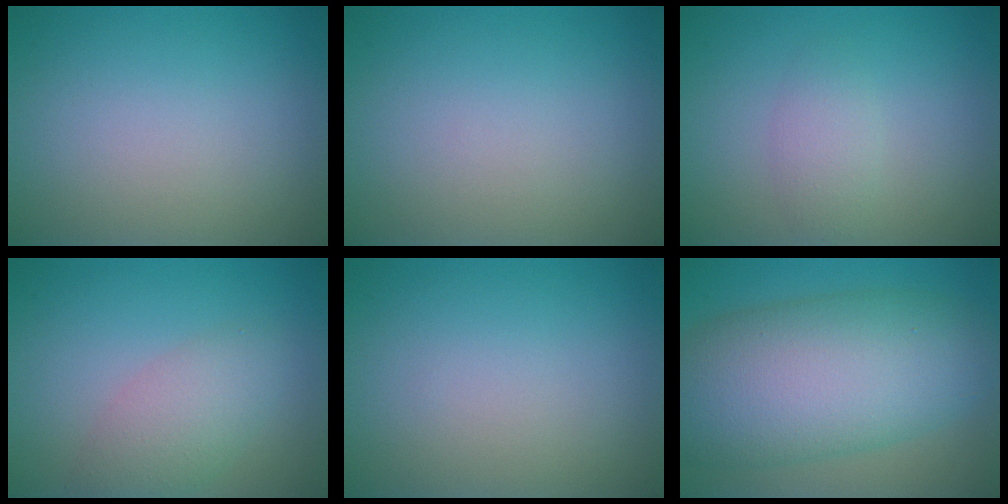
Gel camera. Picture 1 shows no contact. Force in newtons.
{"total": 0.0}
{"total": 1.8, "press": 1.8, "slide": 0.1}
{"total": 3.5, "press": 3.5, "slide": 0.1}
{"total": 0.0}
{"total": 12.0, "press": 12.0, "slide": 0.4}